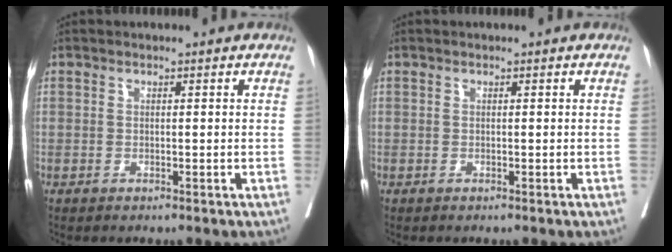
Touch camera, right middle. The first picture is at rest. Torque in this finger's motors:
{"motor_torque": [0.00, 0.00, 0.00, 0.00]}